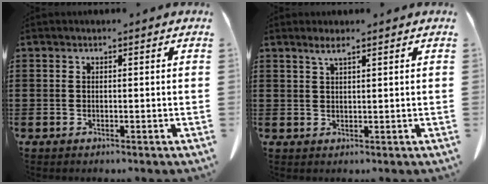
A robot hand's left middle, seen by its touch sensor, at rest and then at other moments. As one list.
[{"total": 2.1, "force": [1.5, 0.1, 1.4], "torque": [-0.031, -0.001, 0.027]}]